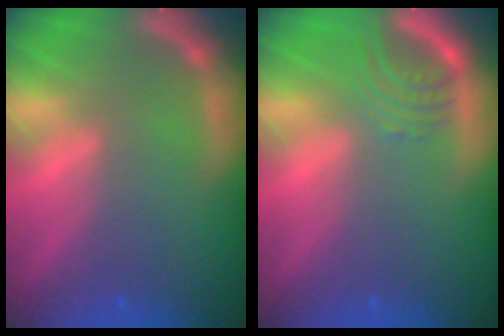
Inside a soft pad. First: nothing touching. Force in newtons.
{"total": 3.0}